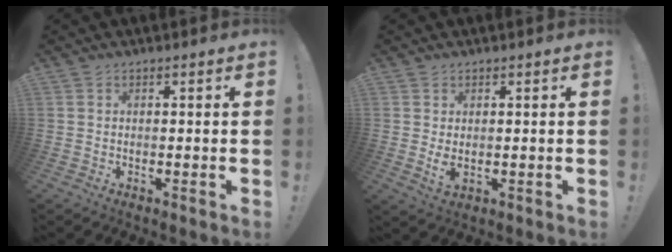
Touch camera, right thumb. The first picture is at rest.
{"total": 3.3, "force": [0.7, 1.8, 2.7], "torque": [-0.035, -0.011, 0.011]}